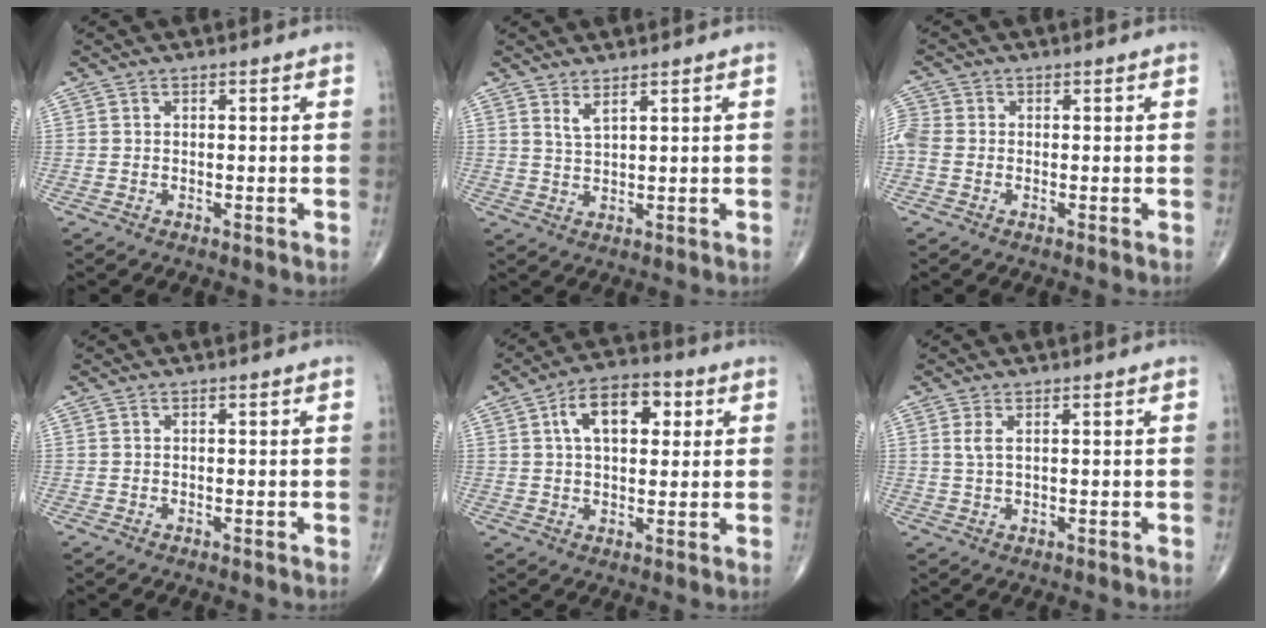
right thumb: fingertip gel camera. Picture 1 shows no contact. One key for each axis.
{"total": 2.5, "fx": 1.8, "fy": 0.5, "fz": 1.7, "tx": -0.035, "ty": -0.019, "tz": 0.040}
{"total": 4.5, "fx": -0.7, "fy": 3.5, "fz": 2.7, "tx": -0.075, "ty": 0.010, "tz": -0.021}
{"total": 0.0}
{"total": 10.9, "fx": 3.3, "fy": 6.3, "fz": 8.3, "tx": -0.111, "ty": 0.011, "tz": 0.045}
{"total": 2.1, "fx": 0.8, "fy": 0.7, "fz": 1.8, "tx": -0.044, "ty": 0.001, "tz": 0.023}